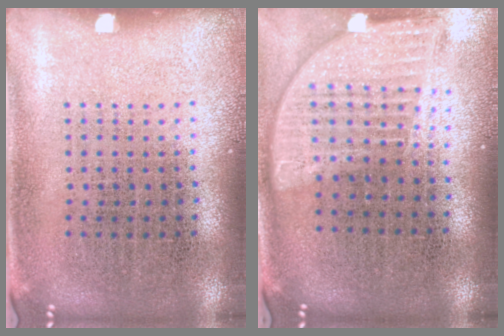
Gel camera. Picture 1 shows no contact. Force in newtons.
{"total": 2.0, "press": 1.6, "slide": 1.2}